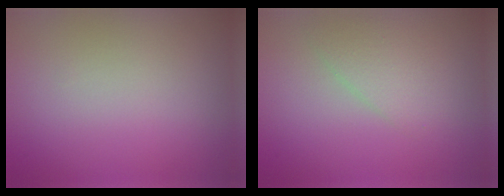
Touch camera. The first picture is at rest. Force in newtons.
{"total": 2.3, "press": 2.3, "slide": 0.2}